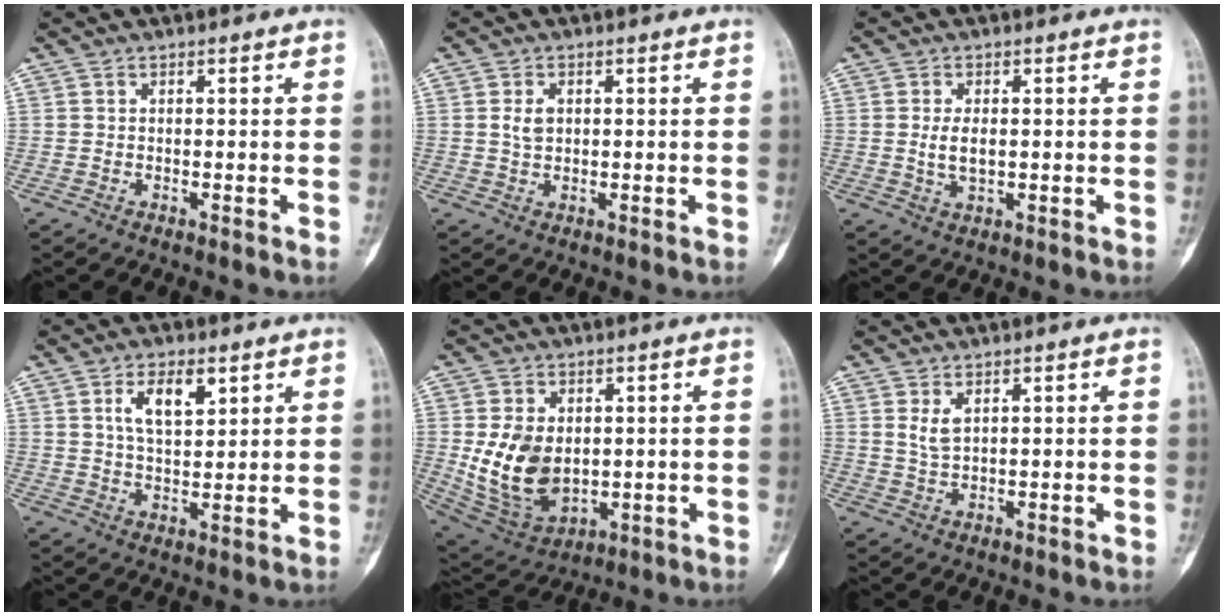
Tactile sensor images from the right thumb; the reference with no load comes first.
{"total": 2.7, "force": [0.5, 1.8, 1.9], "torque": [-0.030, 0.001, 0.011]}
{"total": 4.1, "force": [0.3, 2.2, 3.4], "torque": [-0.065, -0.007, 0.008]}
{"total": 7.3, "force": [3.3, 3.4, 5.5], "torque": [-0.086, -0.016, 0.061]}
{"total": 13.5, "force": [0.6, 9.3, 9.7], "torque": [-0.156, -0.013, 0.038]}
{"total": 2.8, "force": [1.3, 1.3, 2.1], "torque": [-0.038, -0.007, 0.031]}